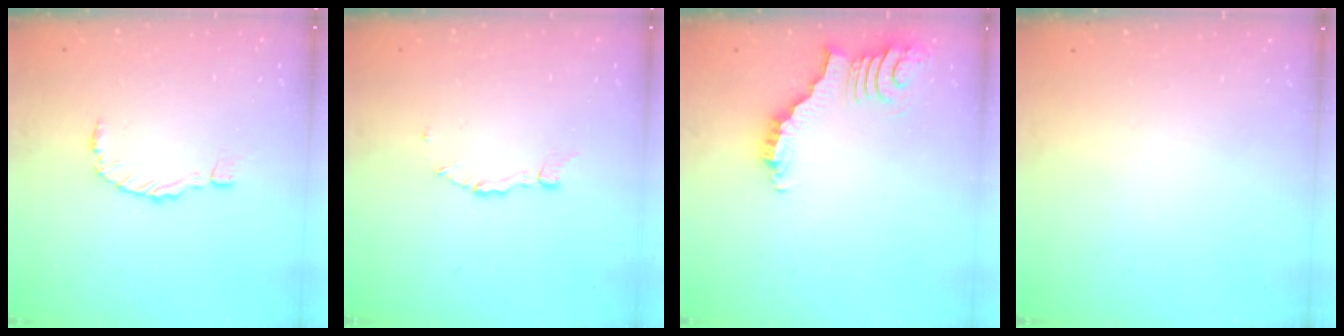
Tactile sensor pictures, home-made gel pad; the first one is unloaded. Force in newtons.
{"total": 2.8, "press": 2.8, "slide": 0.2}
{"total": 4.0, "press": 3.9, "slide": 0.7}
{"total": 0.0}